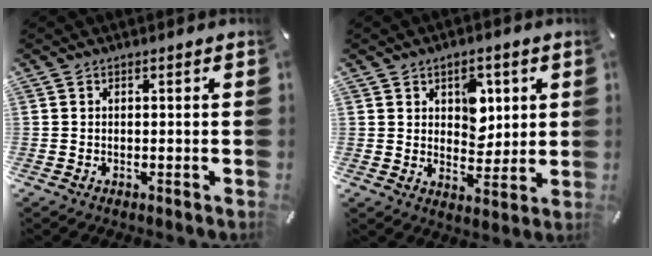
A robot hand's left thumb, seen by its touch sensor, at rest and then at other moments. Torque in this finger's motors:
{"motor_torque": [1.10, 1.53, 0.50, -0.57, 0.08]}